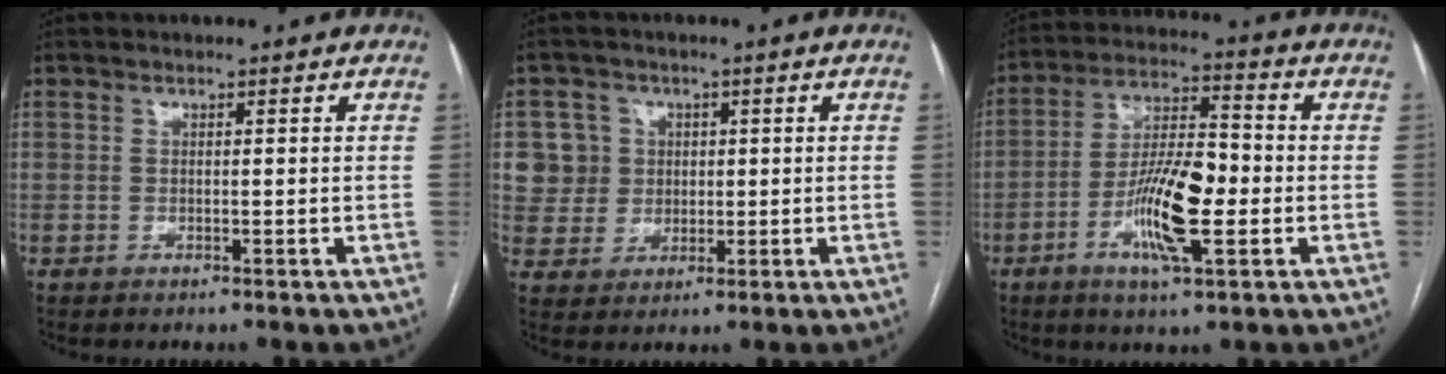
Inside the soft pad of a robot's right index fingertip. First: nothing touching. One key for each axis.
{"total": 6.8, "fx": 1.4, "fy": 6.6, "fz": 0.4, "tx": -0.002, "ty": 0.020, "tz": 0.032}
{"total": 12.3, "fx": -3.2, "fy": 2.7, "fz": 11.6, "tx": -0.219, "ty": 0.004, "tz": -0.057}